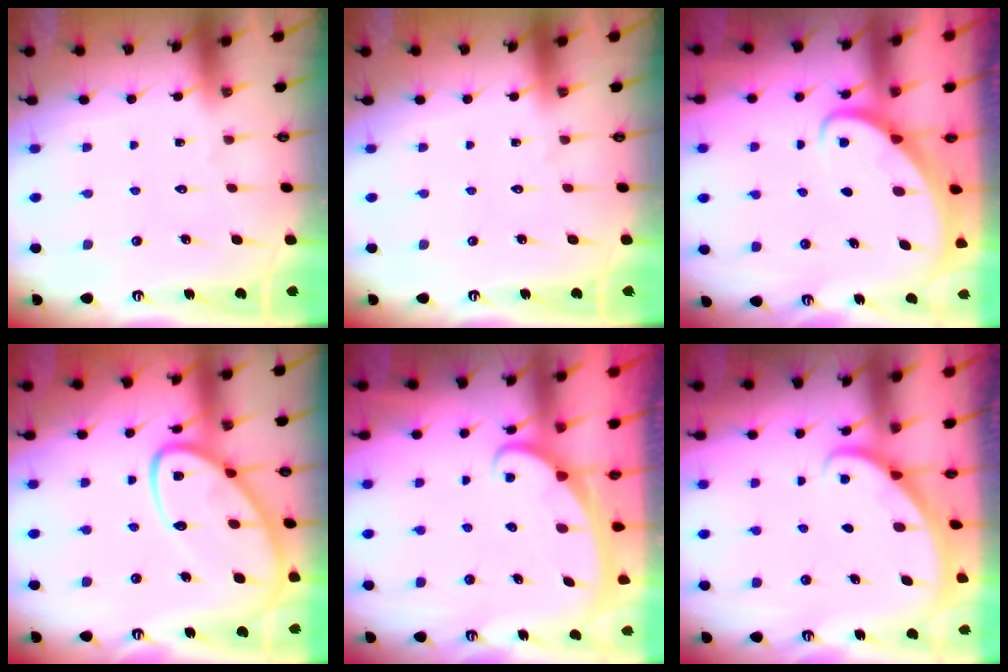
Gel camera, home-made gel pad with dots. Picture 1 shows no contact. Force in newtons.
{"total": 0.0}
{"total": 2.5, "press": 2.5, "slide": 0.2}
{"total": 14.6, "press": 14.5, "slide": 1.2}
{"total": 2.5, "press": 2.5, "slide": 0.3}
{"total": 2.0, "press": 2.0, "slide": 0.1}